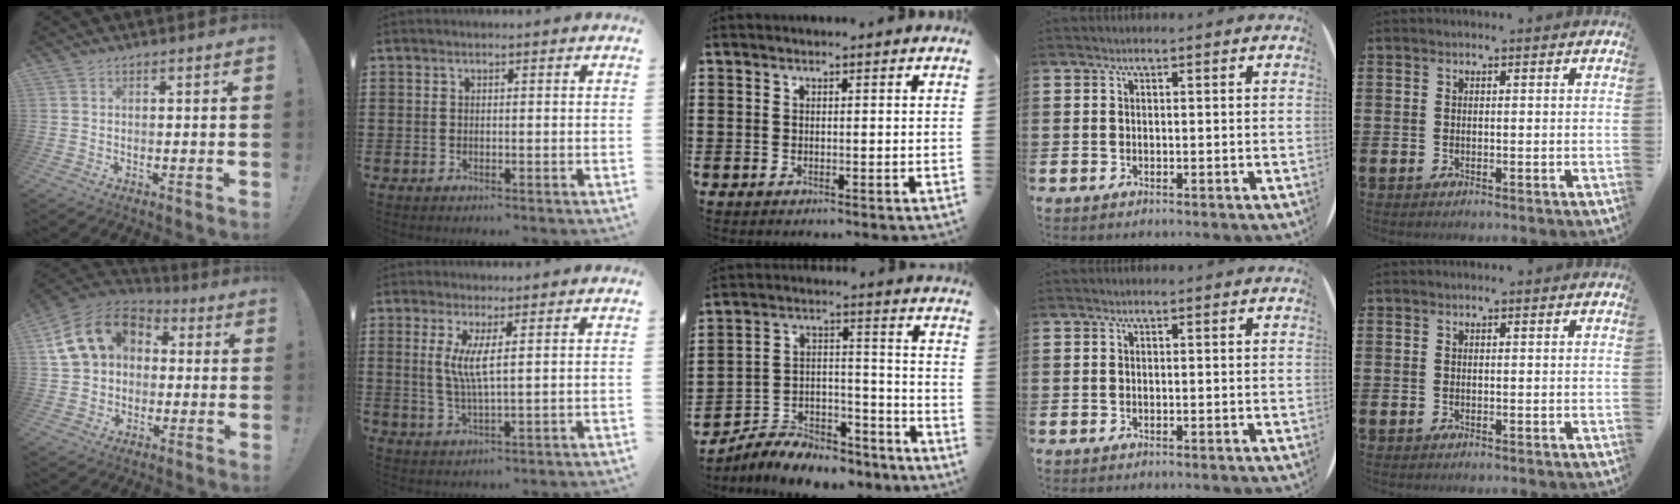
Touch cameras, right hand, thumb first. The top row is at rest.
{"thumb": {"total": 16.5, "force": [4.4, 13.0, 9.1], "torque": [-0.148, 0.008, 0.089]}, "index": {"total": 5.0, "force": [1.2, 0.5, 4.8], "torque": [-0.097, -0.006, 0.019]}, "middle": {"total": 7.1, "force": [-6.8, 1.7, 1.1], "torque": [-0.015, 0.016, -0.134]}}